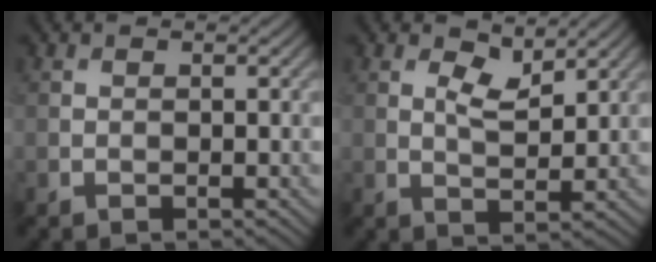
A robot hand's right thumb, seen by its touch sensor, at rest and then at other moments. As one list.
[{"total": 3.7, "force": [2.2, 1.3, 2.6], "torque": [-0.056, -0.006, 0.043]}]